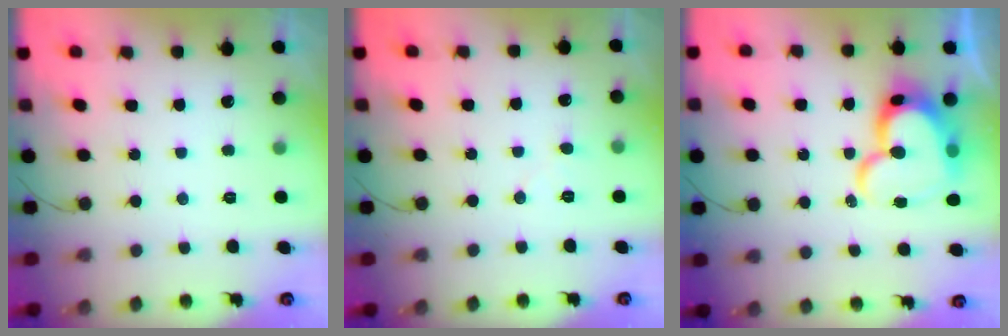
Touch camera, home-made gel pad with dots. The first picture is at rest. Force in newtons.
{"total": 4.5, "press": 4.5, "slide": 0.4}
{"total": 19.0, "press": 19.0, "slide": 1.3}